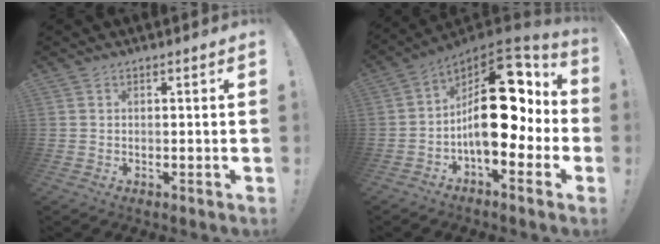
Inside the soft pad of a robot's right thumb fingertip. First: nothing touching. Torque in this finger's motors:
{"motor_torque": [1.65, 2.79, 1.49, -1.27, 0.44]}